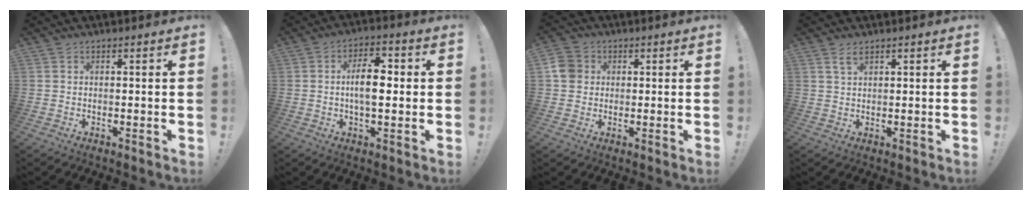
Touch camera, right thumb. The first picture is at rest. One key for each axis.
{"total": 9.5, "fx": 0.0, "fy": 4.7, "fz": 8.2, "tx": -0.139, "ty": 0.005, "tz": -0.006}
{"total": 5.8, "fx": 1.1, "fy": 5.4, "fz": 2.1, "tx": -0.031, "ty": 0.007, "tz": 0.021}
{"total": 2.7, "fx": 1.7, "fy": 0.7, "fz": 2.0, "tx": -0.042, "ty": -0.002, "tz": 0.031}